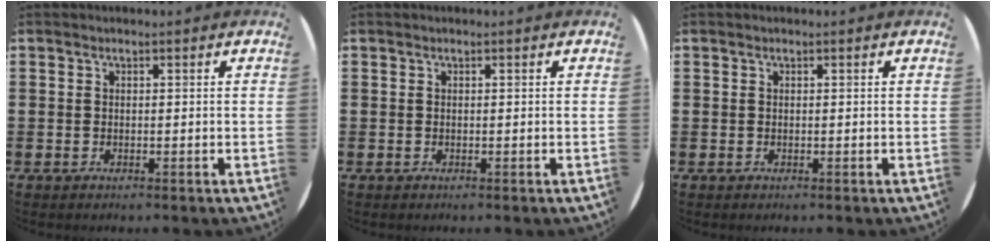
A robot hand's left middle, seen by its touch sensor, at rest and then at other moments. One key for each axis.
{"total": 0.0}
{"total": 0.0}